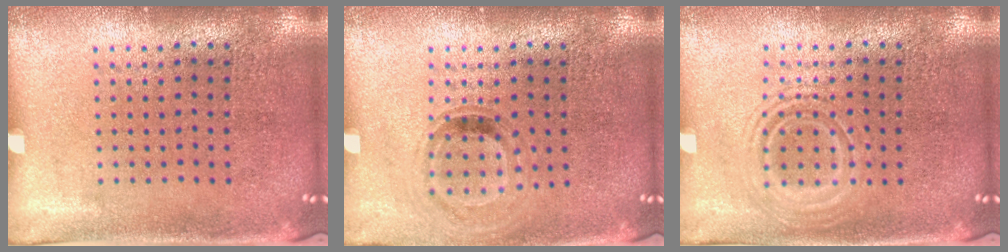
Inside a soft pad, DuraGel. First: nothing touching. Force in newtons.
{"total": 0.9, "press": 0.9, "slide": 0.3}
{"total": 2.4, "press": 2.4, "slide": 0.4}